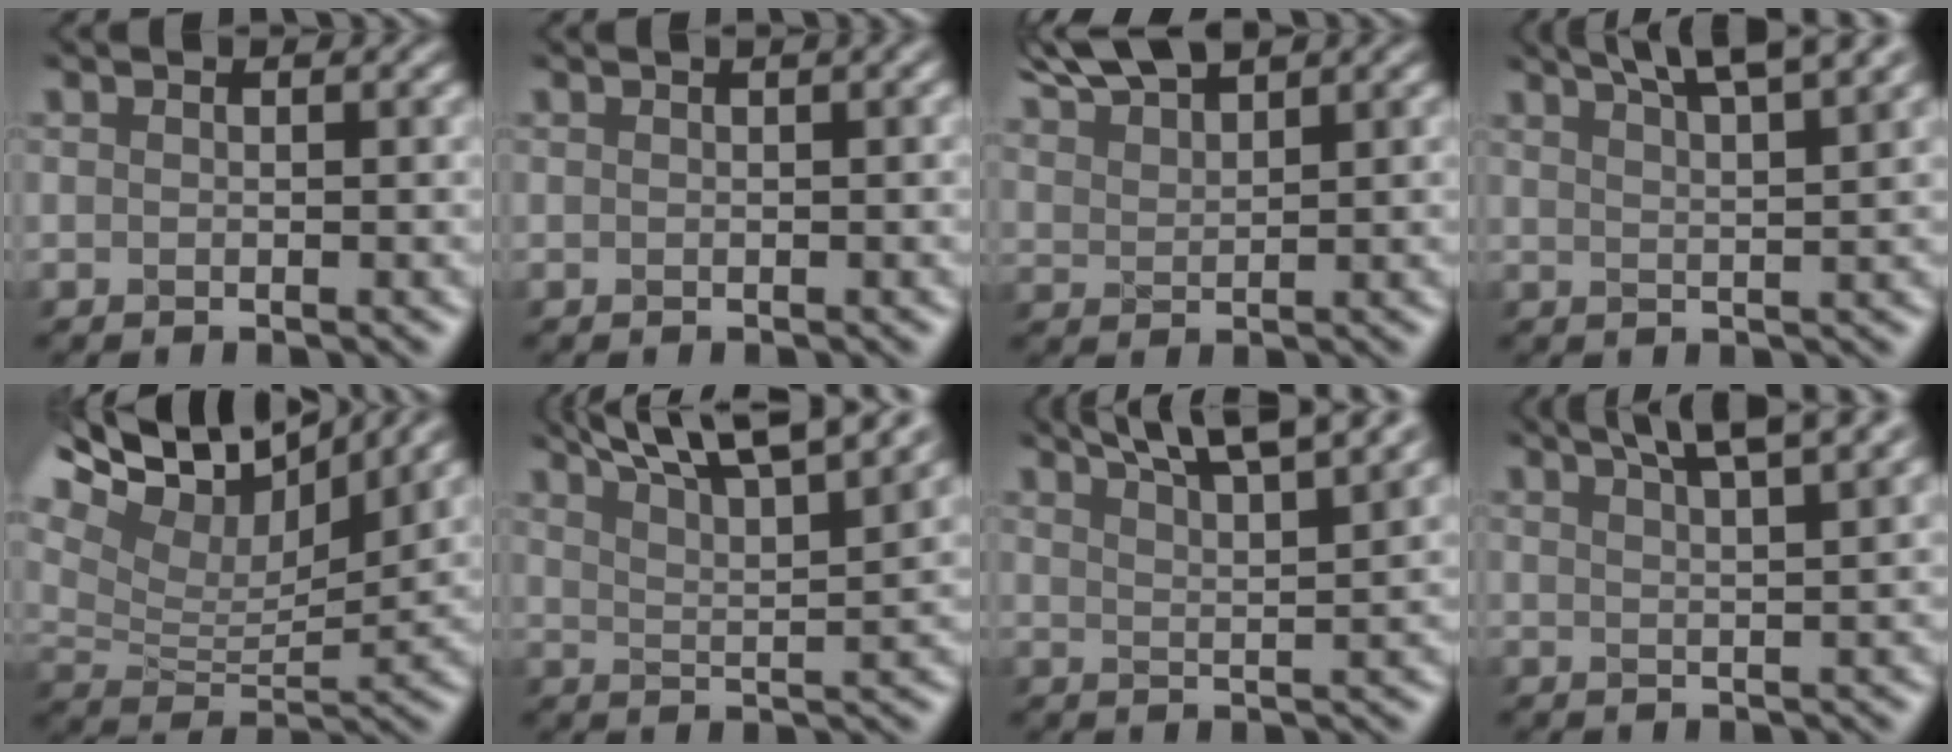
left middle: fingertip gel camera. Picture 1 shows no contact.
{"total": 2.8, "force": [1.3, 1.3, 2.1], "torque": [-0.013, 0.032, 0.009]}
{"total": 4.5, "force": [4.1, 0.5, 1.7], "torque": [-0.049, 0.017, 0.094]}
{"total": 6.6, "force": [4.9, 1.1, 4.3], "torque": [-0.050, 0.032, 0.058]}
{"total": 10.4, "force": [7.4, 3.6, 6.3], "torque": [-0.153, 0.032, 0.128]}
{"total": 9.3, "force": [7.2, 1.7, 5.6], "torque": [-0.095, 0.028, 0.092]}
{"total": 8.5, "force": [6.5, 1.6, 5.1], "torque": [-0.061, 0.032, 0.070]}
{"total": 5.8, "force": [4.3, 0.9, 3.8], "torque": [-0.044, 0.031, 0.052]}